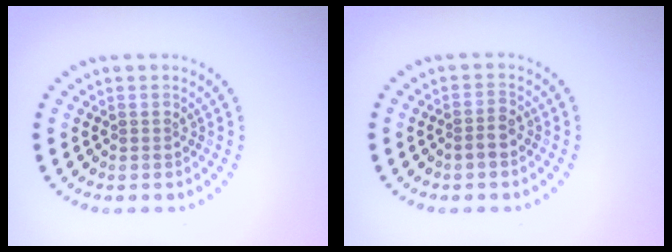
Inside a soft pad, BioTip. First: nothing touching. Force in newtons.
{"total": 1.3, "press": 1.1, "slide": 0.7}